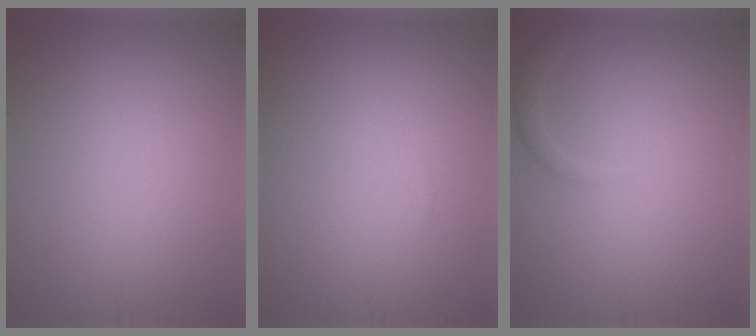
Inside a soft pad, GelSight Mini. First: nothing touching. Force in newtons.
{"total": 0.0}
{"total": 1.1, "press": 1.1, "slide": 0.1}